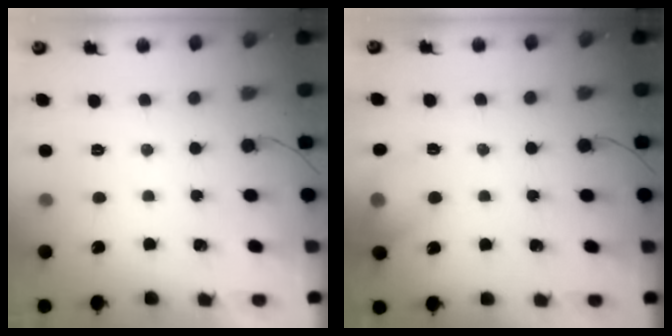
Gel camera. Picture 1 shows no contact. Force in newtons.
{"total": 9.8, "press": 9.7, "slide": 1.5}